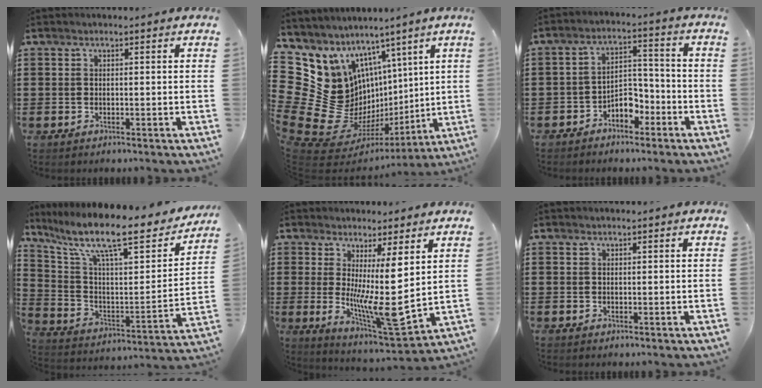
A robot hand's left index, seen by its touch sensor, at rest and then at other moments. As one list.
[{"total": 17.8, "force": [-0.3, 16.1, 7.6], "torque": [-0.220, -0.055, 0.043]}, {"total": 4.6, "force": [-3.3, 2.5, 2.0], "torque": [-0.037, 0.012, -0.064]}, {"total": 12.7, "force": [9.4, 2.7, 8.1], "torque": [-0.172, -0.066, 0.149]}, {"total": 9.3, "force": [2.2, 0.6, 9.0], "torque": [-0.160, -0.044, 0.035]}, {"total": 0.0}]